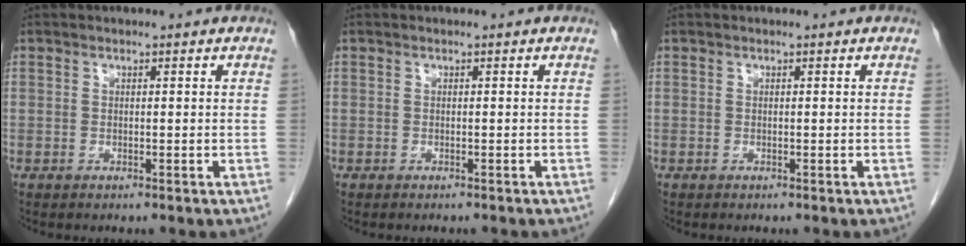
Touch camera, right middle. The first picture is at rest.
{"total": 1.8, "force": [-1.7, 0.3, 0.7], "torque": [-0.013, -0.003, -0.020]}
{"total": 0.0}